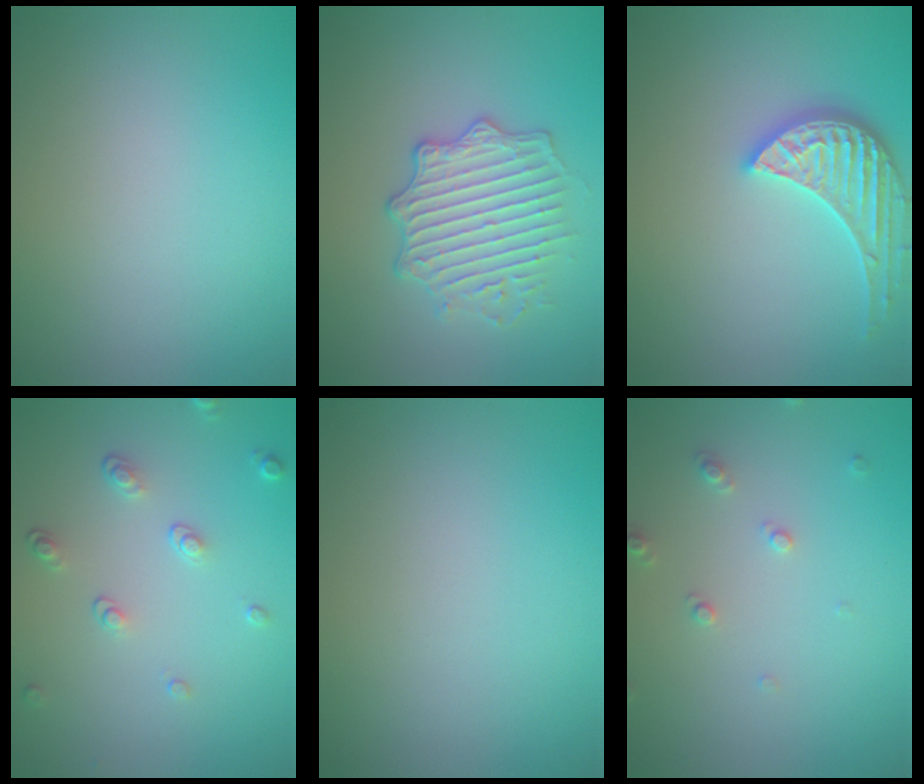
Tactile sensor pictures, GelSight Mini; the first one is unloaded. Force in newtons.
{"total": 4.0, "press": 3.8, "slide": 1.2}
{"total": 3.4, "press": 3.3, "slide": 0.6}
{"total": 1.8, "press": 1.3, "slide": 1.2}
{"total": 0.0}
{"total": 1.3, "press": 1.2, "slide": 0.3}